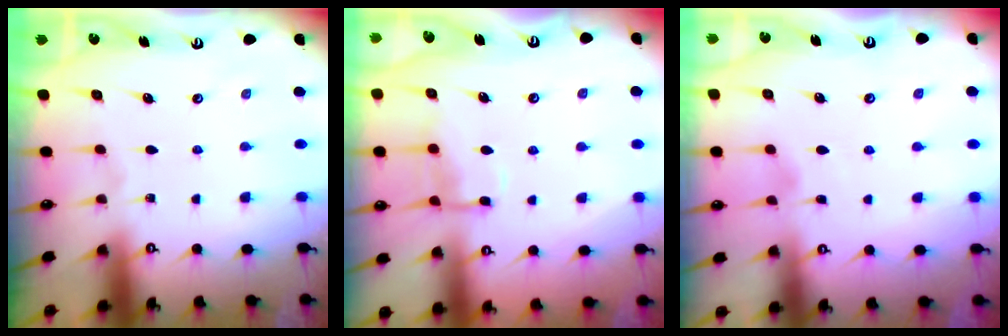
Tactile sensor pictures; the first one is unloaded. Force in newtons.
{"total": 10.1, "press": 10.1, "slide": 1.1}
{"total": 2.1, "press": 2.1, "slide": 0.3}